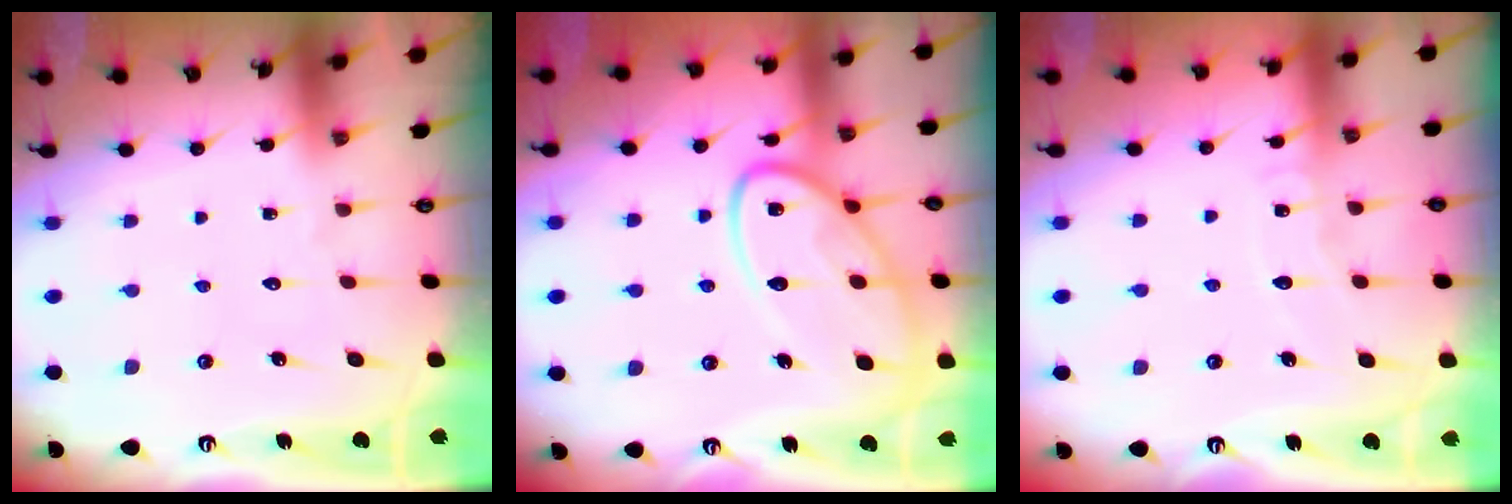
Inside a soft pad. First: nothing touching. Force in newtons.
{"total": 14.2, "press": 14.1, "slide": 1.4}
{"total": 5.4, "press": 5.4, "slide": 0.5}